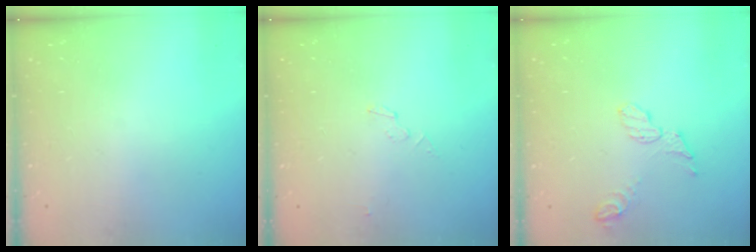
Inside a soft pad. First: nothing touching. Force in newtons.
{"total": 2.9, "press": 2.9, "slide": 0.3}
{"total": 6.4, "press": 6.4, "slide": 0.5}